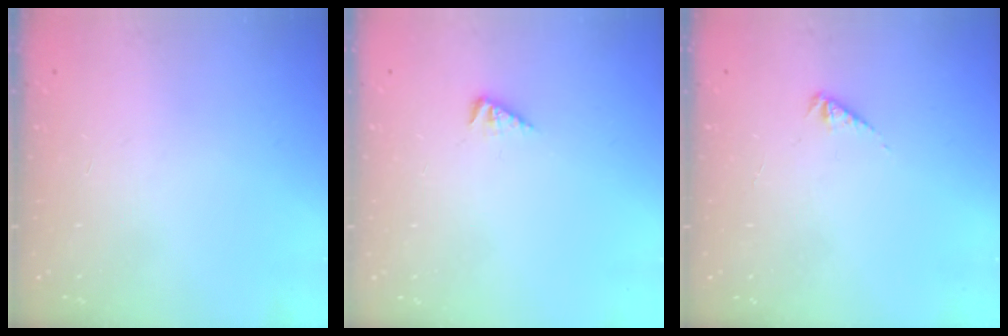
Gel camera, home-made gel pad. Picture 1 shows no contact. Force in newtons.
{"total": 1.4, "press": 1.4, "slide": 0.5}
{"total": 2.0, "press": 1.9, "slide": 0.5}